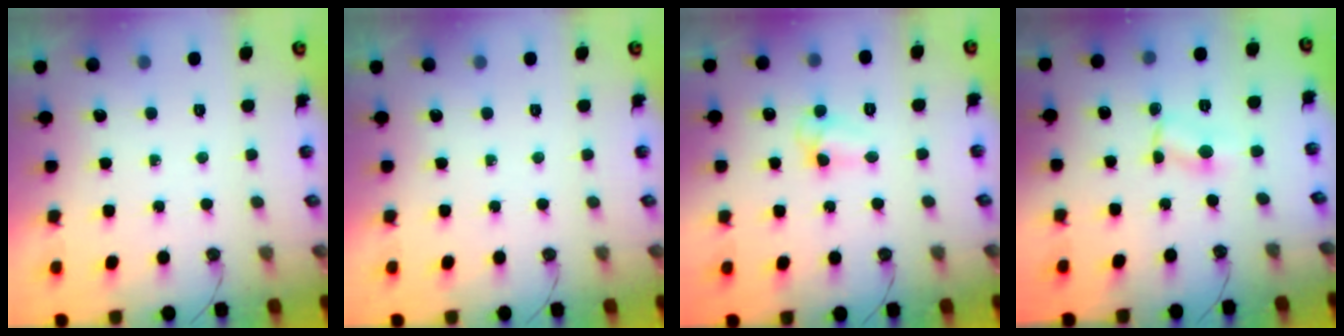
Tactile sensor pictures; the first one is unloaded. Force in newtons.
{"total": 0.0}
{"total": 5.2, "press": 5.2, "slide": 0.5}
{"total": 1.2, "press": 1.2, "slide": 0.2}